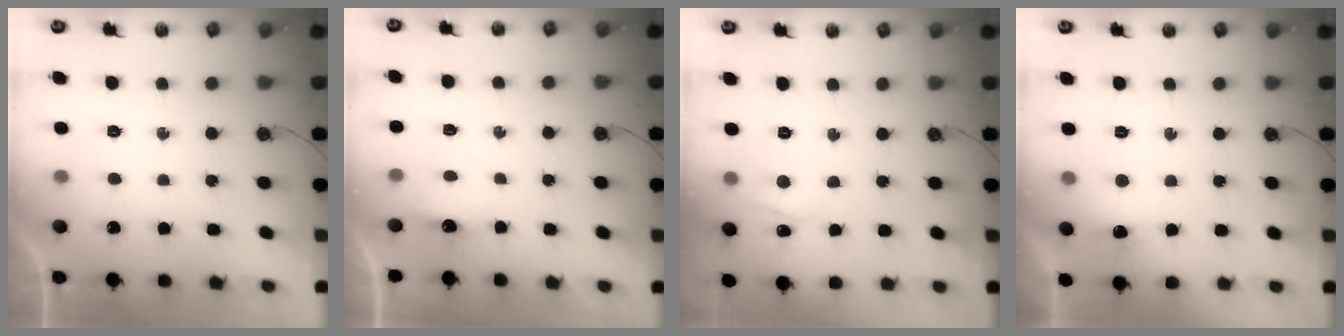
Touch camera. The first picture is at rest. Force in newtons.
{"total": 2.6, "press": 2.6, "slide": 0.4}
{"total": 5.7, "press": 5.6, "slide": 0.8}
{"total": 5.4, "press": 5.4, "slide": 0.8}